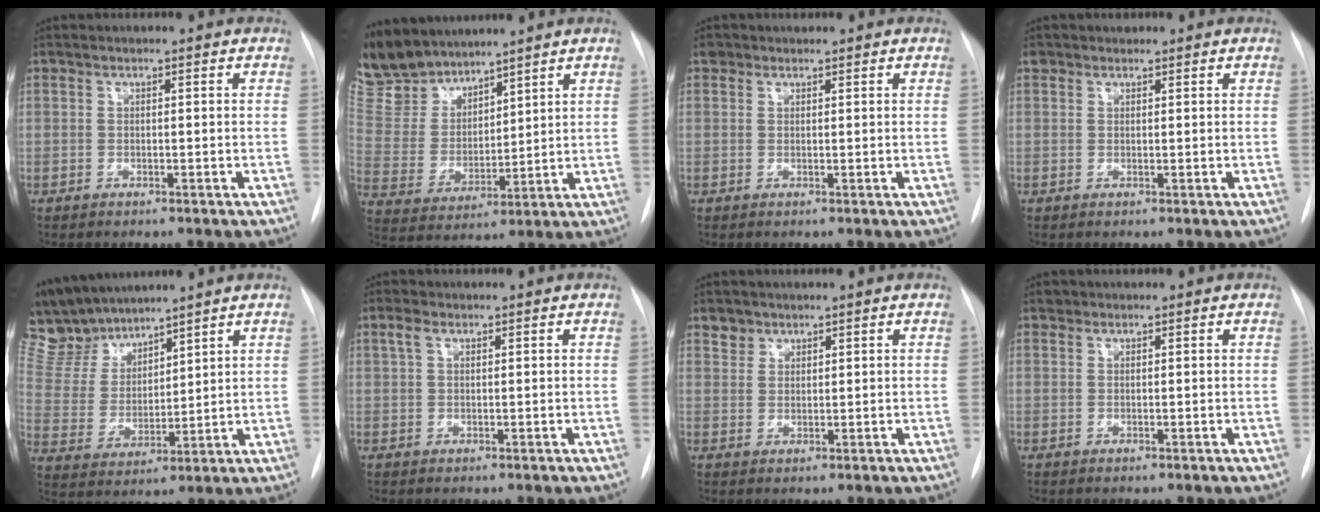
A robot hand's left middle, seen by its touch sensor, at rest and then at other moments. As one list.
[{"total": 12.2, "force": [11.2, 4.1, 2.4], "torque": [-0.059, 0.005, 0.236]}, {"total": 1.1, "force": [0.7, 0.8, 0.0], "torque": [0.001, 0.008, 0.009]}, {"total": 1.1, "force": [0.8, 0.8, 0.0], "torque": [0.001, 0.010, 0.011]}, {"total": 11.4, "force": [10.5, 3.3, 3.0], "torque": [-0.077, 0.010, 0.219]}, {"total": 0.5, "force": [0.5, 0.1, -0.1], "torque": [0.003, -0.004, 0.008]}, {"total": 2.2, "force": [1.7, 1.4, -0.1], "torque": [0.011, 0.005, 0.026]}, {"total": 0.7, "force": [0.6, 0.5, 0.0], "torque": [-0.002, 0.004, 0.008]}]